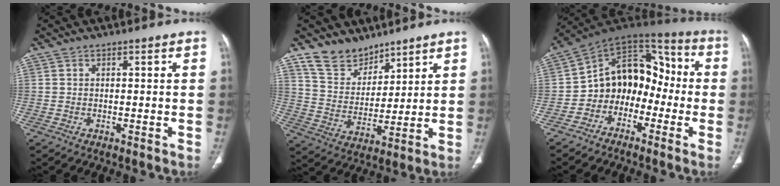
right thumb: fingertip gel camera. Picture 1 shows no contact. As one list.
[{"total": 9.7, "force": [7.8, 5.5, 1.7], "torque": [-0.002, -0.061, 0.164]}, {"total": 14.1, "force": [-3.5, 10.9, 8.3], "torque": [-0.078, 0.082, -0.073]}]